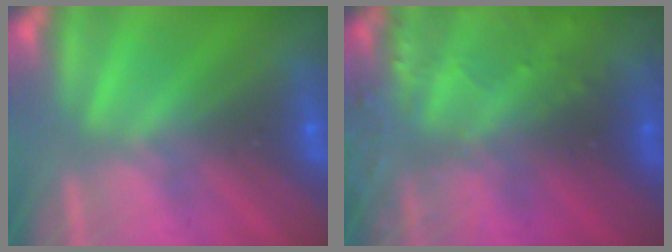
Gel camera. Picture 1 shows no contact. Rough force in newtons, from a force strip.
{"total": 8.6}